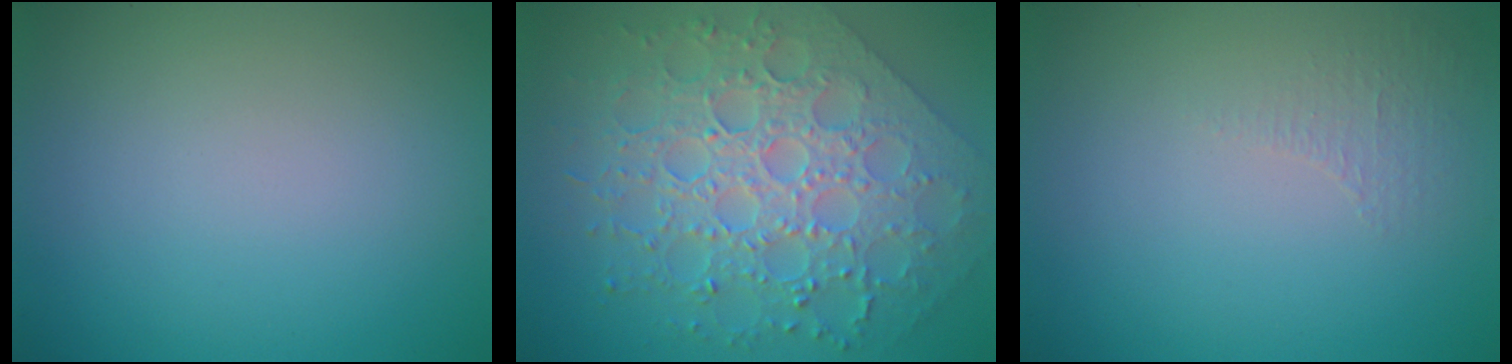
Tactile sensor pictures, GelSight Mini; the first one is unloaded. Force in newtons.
{"total": 8.1, "press": 6.5, "slide": 4.9}
{"total": 0.8, "press": 0.4, "slide": 0.7}